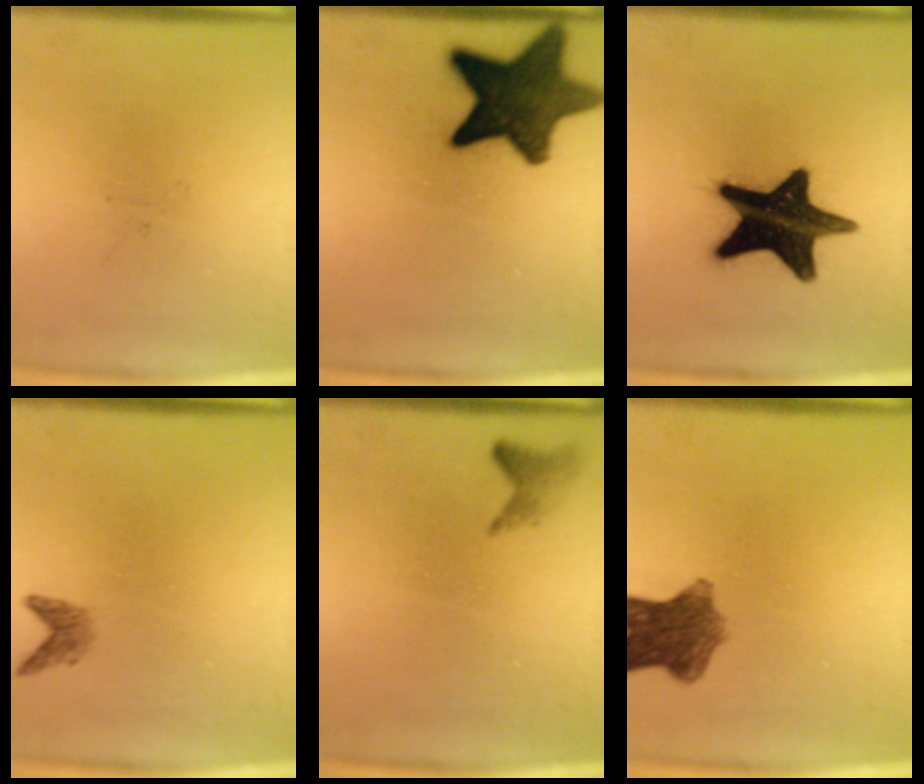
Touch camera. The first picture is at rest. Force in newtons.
{"total": 15.0}
{"total": 18.1}
{"total": 1.5}
{"total": 1.4}
{"total": 7.5}